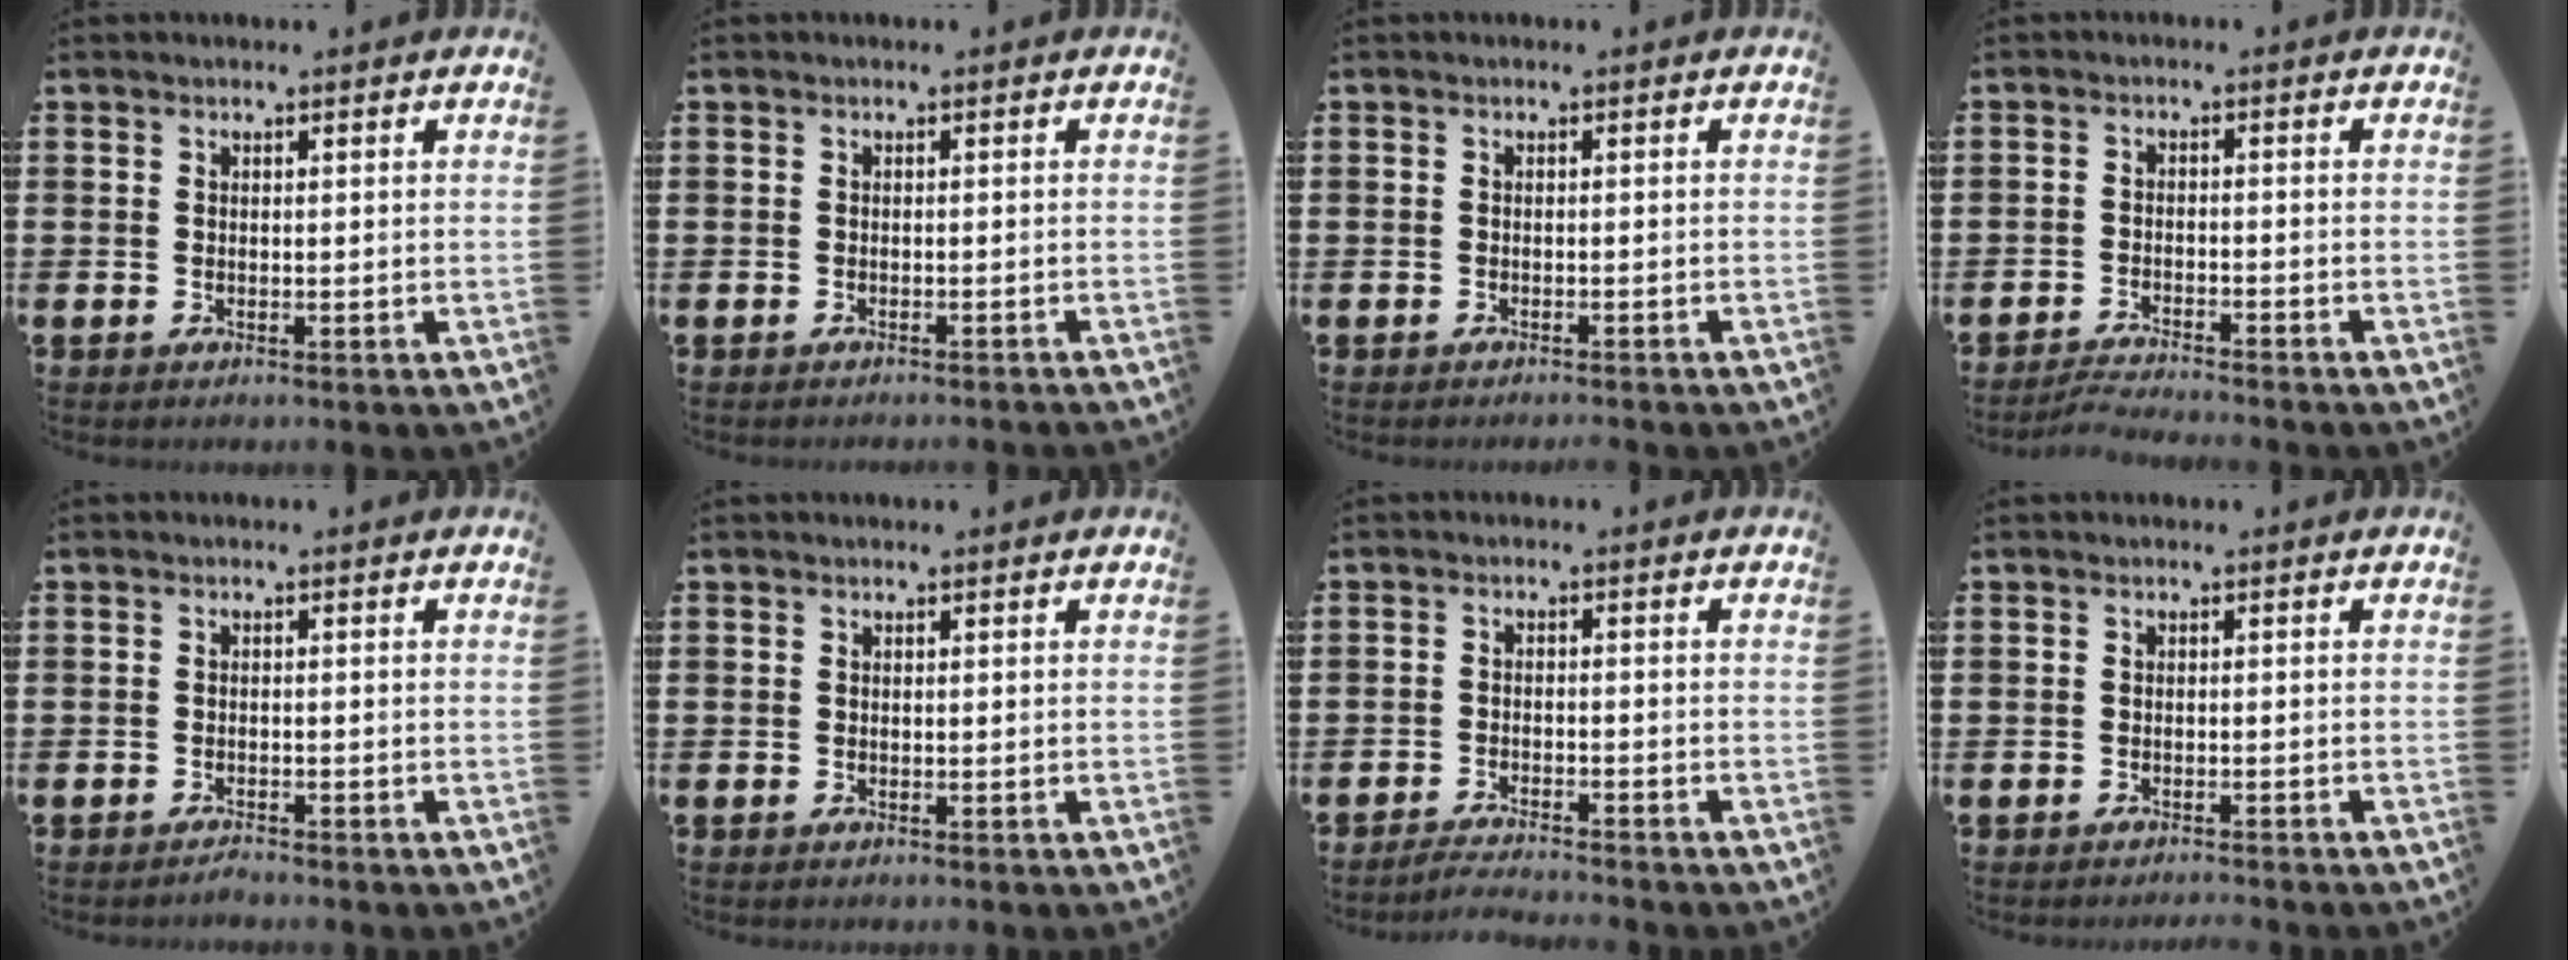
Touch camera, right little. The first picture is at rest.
{"total": 0.5, "force": [-0.5, -0.1, 0.1], "torque": [0.000, 0.000, -0.011]}
{"total": 0.6, "force": [-0.6, -0.2, 0.0], "torque": [0.001, -0.001, -0.012]}
{"total": 2.5, "force": [-2.4, -0.2, 0.5], "torque": [-0.008, 0.005, -0.049]}
{"total": 0.9, "force": [-0.9, 0.0, 0.1], "torque": [-0.005, -0.002, -0.018]}
{"total": 0.0}
{"total": 2.2, "force": [-2.2, -0.3, 0.2], "torque": [-0.005, 0.003, -0.045]}
{"total": 0.9, "force": [-0.8, -0.2, 0.1], "torque": [-0.001, -0.001, -0.017]}